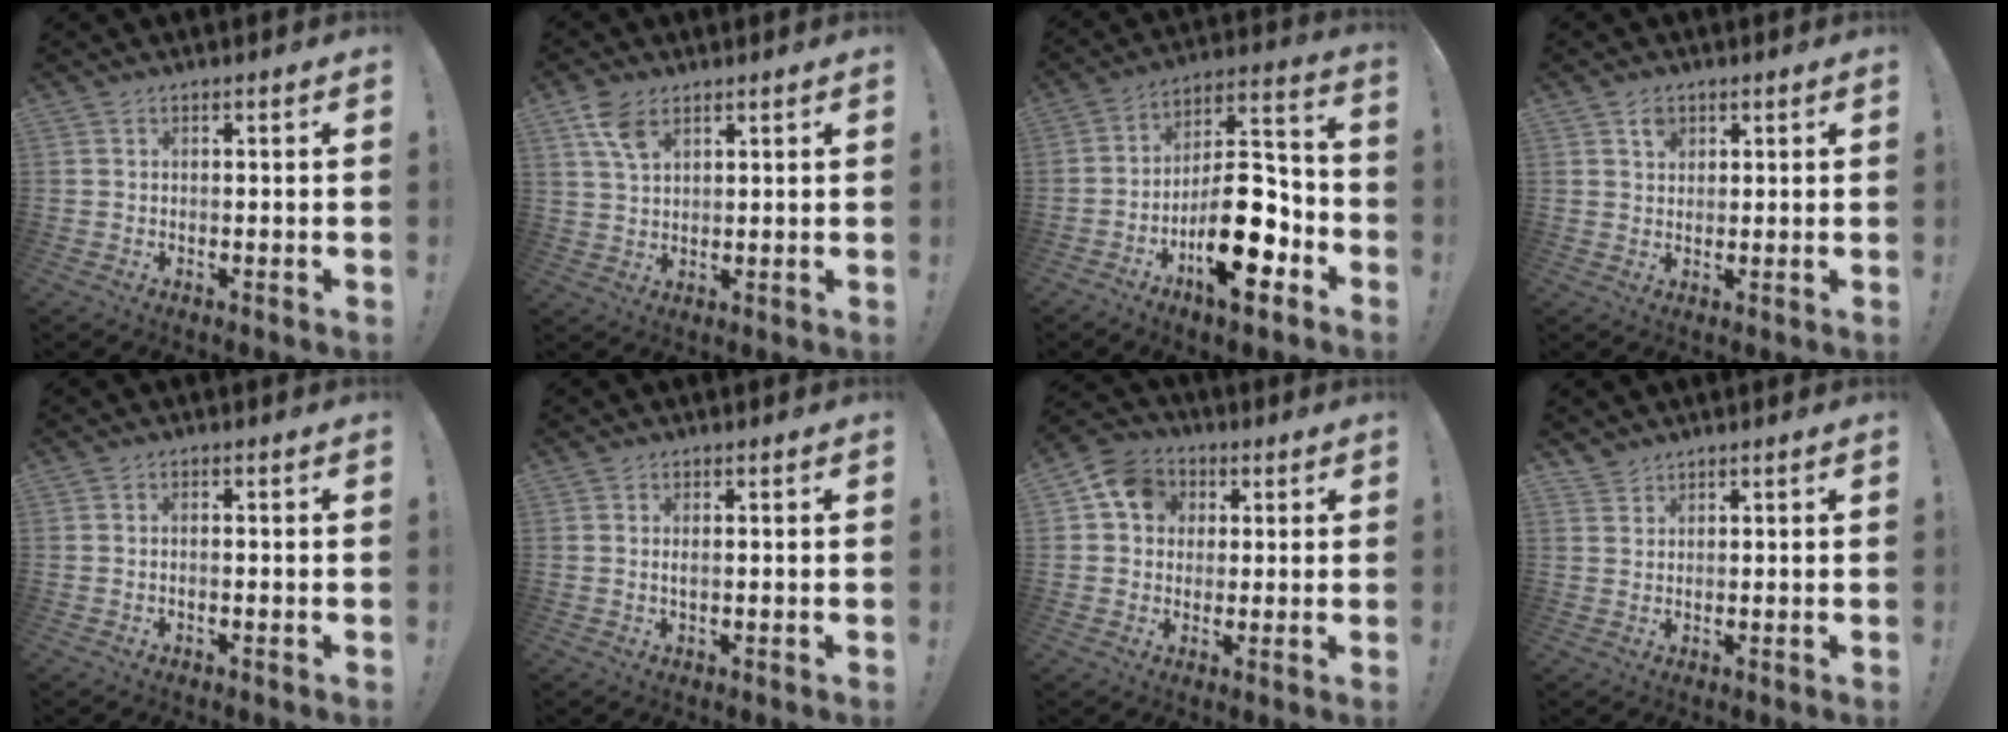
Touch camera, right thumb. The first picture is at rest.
{"total": 7.0, "force": [4.1, 3.5, 4.5], "torque": [-0.078, -0.016, 0.077]}
{"total": 19.9, "force": [-8.5, 8.9, 15.7], "torque": [-0.249, 0.056, -0.129]}
{"total": 3.3, "force": [1.8, 2.5, 1.2], "torque": [-0.004, -0.007, 0.029]}
{"total": 0.9, "force": [-0.6, 0.1, 0.7], "torque": [-0.015, 0.003, -0.009]}
{"total": 1.0, "force": [-0.1, -0.2, 1.0], "torque": [-0.020, 0.001, -0.002]}
{"total": 10.1, "force": [3.0, 8.6, 4.4], "torque": [-0.061, 0.000, 0.059]}
{"total": 2.3, "force": [2.1, 0.9, 0.1], "torque": [-0.001, -0.011, 0.041]}